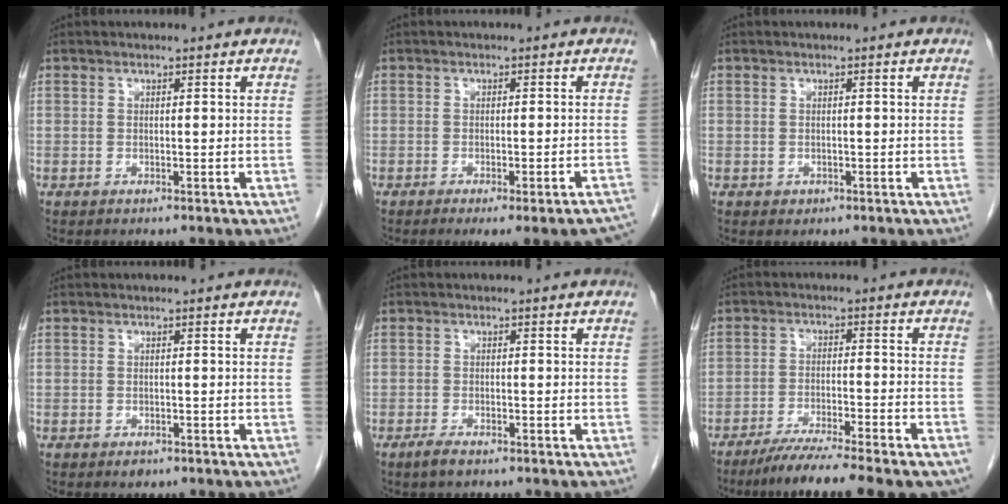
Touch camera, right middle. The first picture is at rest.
{"total": 10.9, "force": [-9.3, 0.8, 5.5], "torque": [-0.031, -0.002, -0.104]}
{"total": 0.5, "force": [-0.2, 0.4, 0.1], "torque": [-0.005, 0.001, -0.002]}
{"total": 1.0, "force": [-0.7, 0.5, 0.6], "torque": [-0.008, 0.000, -0.007]}
{"total": 1.9, "force": [-1.4, 0.4, 1.2], "torque": [-0.032, -0.004, -0.025]}
{"total": 10.9, "force": [-8.6, 0.1, 6.7], "torque": [-0.099, -0.024, -0.135]}